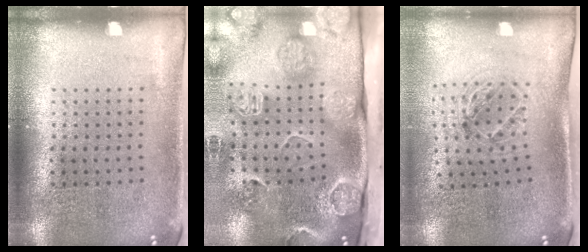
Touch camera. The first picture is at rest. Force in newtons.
{"total": 4.5, "press": 3.3, "slide": 3.1}
{"total": 1.1, "press": 1.1, "slide": 0.4}